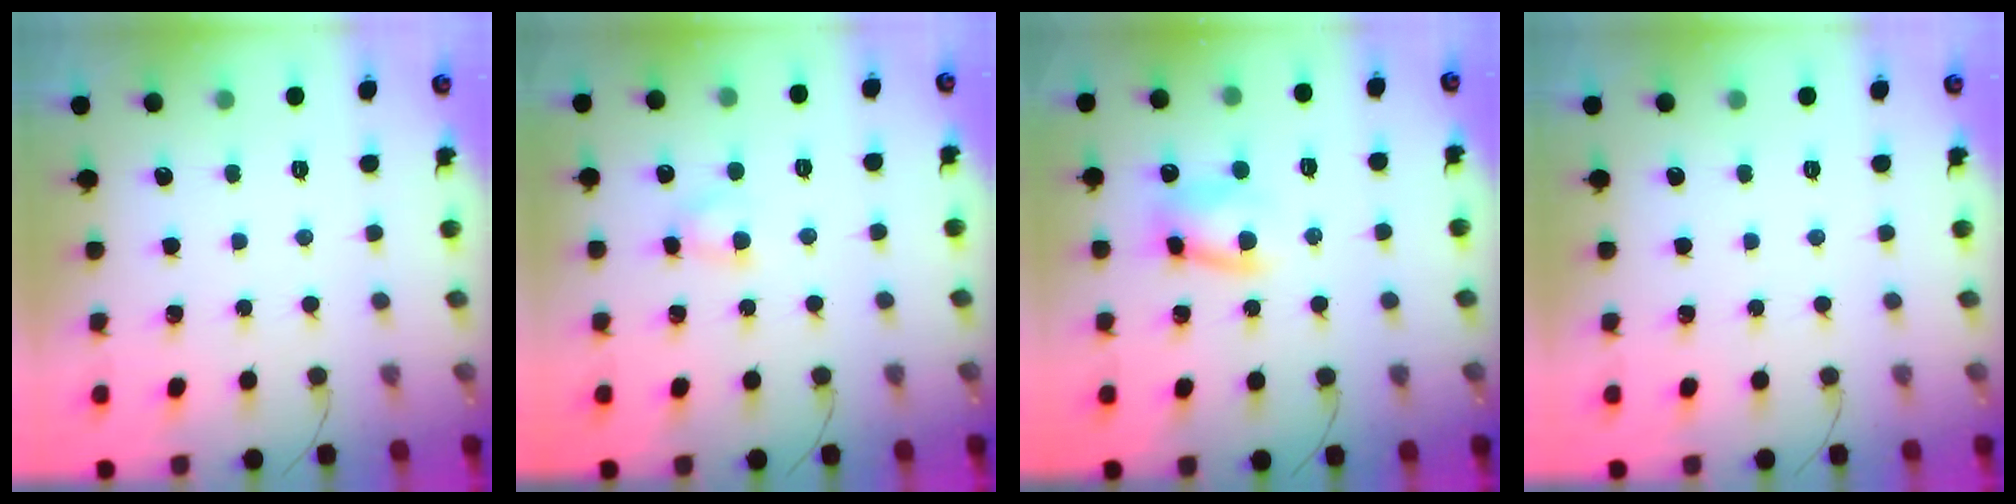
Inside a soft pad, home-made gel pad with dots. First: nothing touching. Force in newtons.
{"total": 3.0, "press": 2.8, "slide": 0.9}
{"total": 8.0, "press": 7.9, "slide": 1.1}
{"total": 0.0}